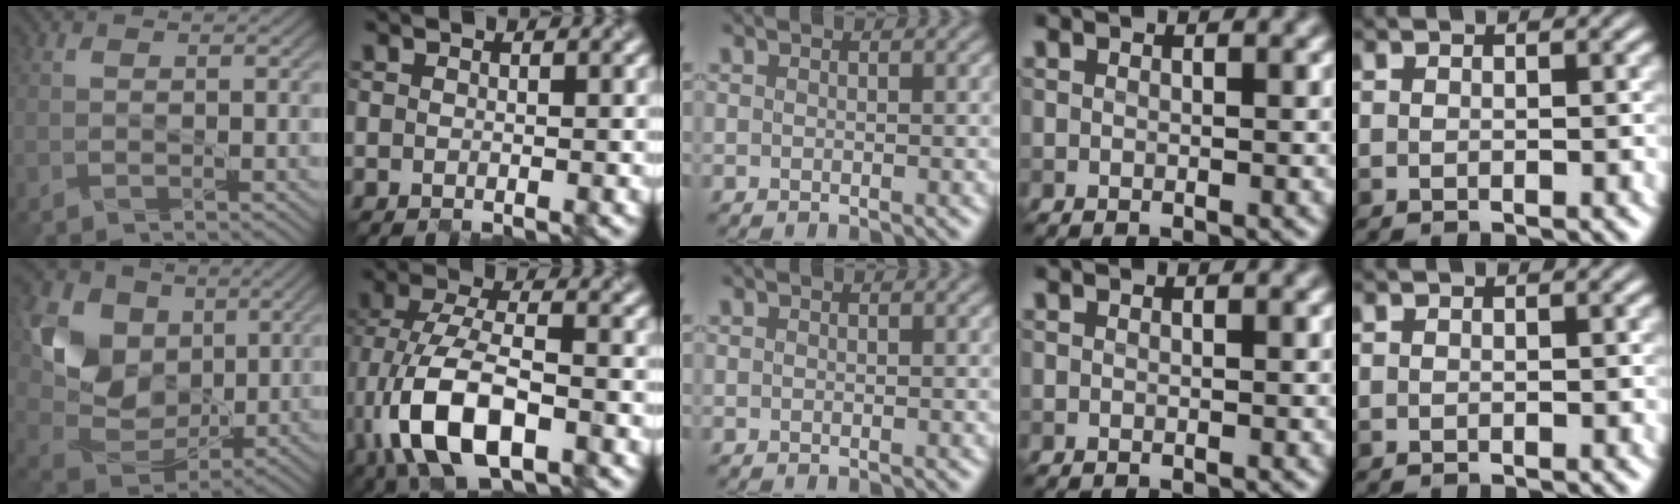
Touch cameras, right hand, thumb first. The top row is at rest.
{"thumb": {"total": 10.4, "force": [3.5, 8.3, 5.1], "torque": [-0.138, 0.000, 0.063]}, "index": {"total": 10.2, "force": [-3.3, 5.1, 8.2], "torque": [-0.170, -0.004, -0.065]}}